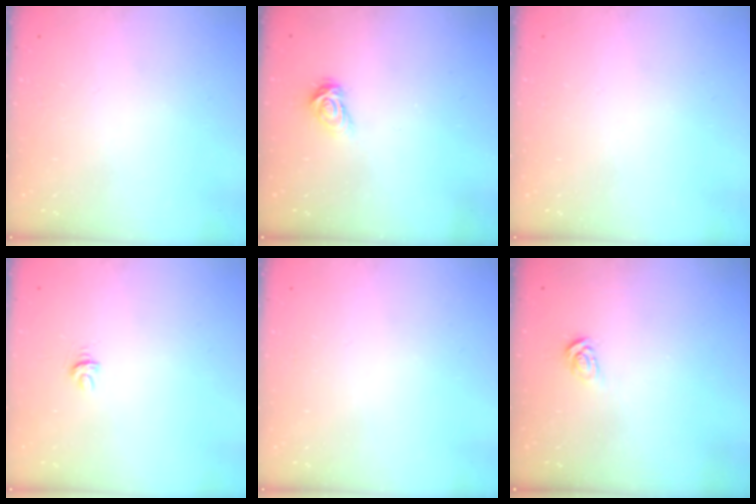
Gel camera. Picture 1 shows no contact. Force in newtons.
{"total": 4.0, "press": 4.0, "slide": 0.4}
{"total": 0.0}
{"total": 4.0, "press": 3.9, "slide": 0.4}
{"total": 0.0}
{"total": 3.8, "press": 3.8, "slide": 0.4}